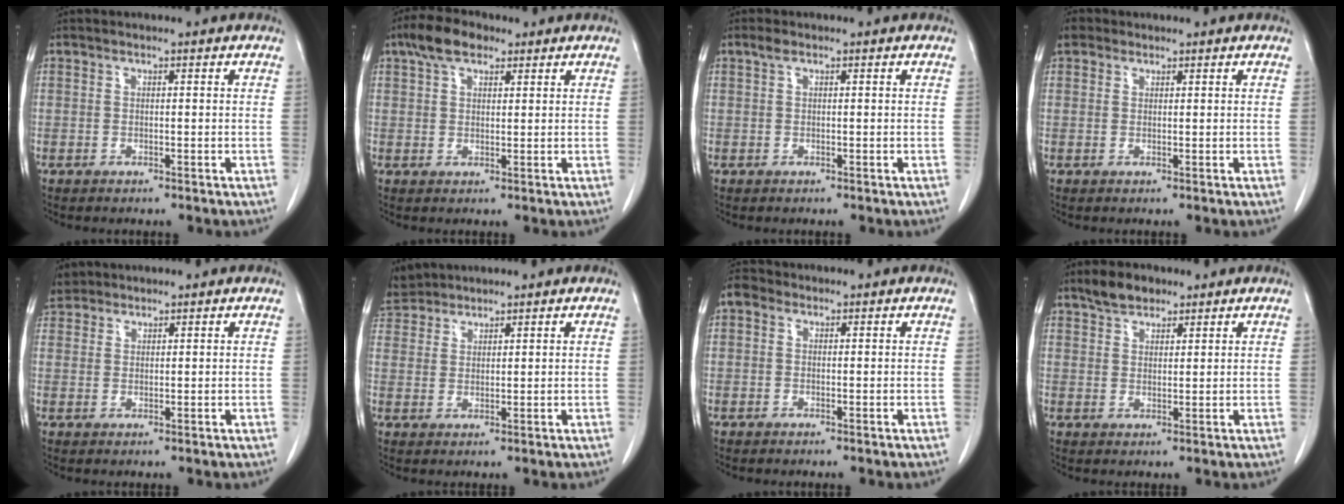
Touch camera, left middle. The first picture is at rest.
{"total": 5.7, "force": [3.5, 2.9, 3.3], "torque": [-0.065, 0.021, 0.065]}
{"total": 1.0, "force": [0.6, 0.5, 0.6], "torque": [-0.013, 0.013, 0.011]}
{"total": 2.5, "force": [1.5, 1.8, 0.6], "torque": [-0.014, 0.018, 0.027]}
{"total": 3.6, "force": [3.1, 1.8, 0.1], "torque": [-0.006, 0.012, 0.060]}
{"total": 5.2, "force": [5.0, 1.4, 0.2], "torque": [-0.010, 0.018, 0.100]}
{"total": 1.9, "force": [0.7, 1.5, 0.9], "torque": [-0.019, 0.014, 0.009]}
{"total": 4.2, "force": [3.3, 2.1, 1.6], "torque": [-0.033, 0.009, 0.061]}